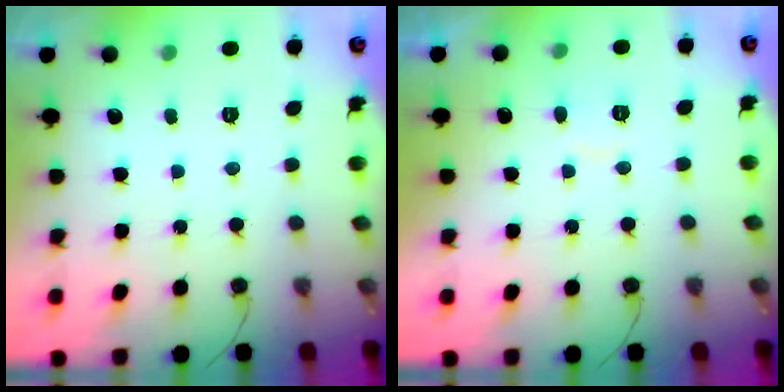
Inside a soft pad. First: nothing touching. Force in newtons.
{"total": 4.3, "press": 4.3, "slide": 0.4}